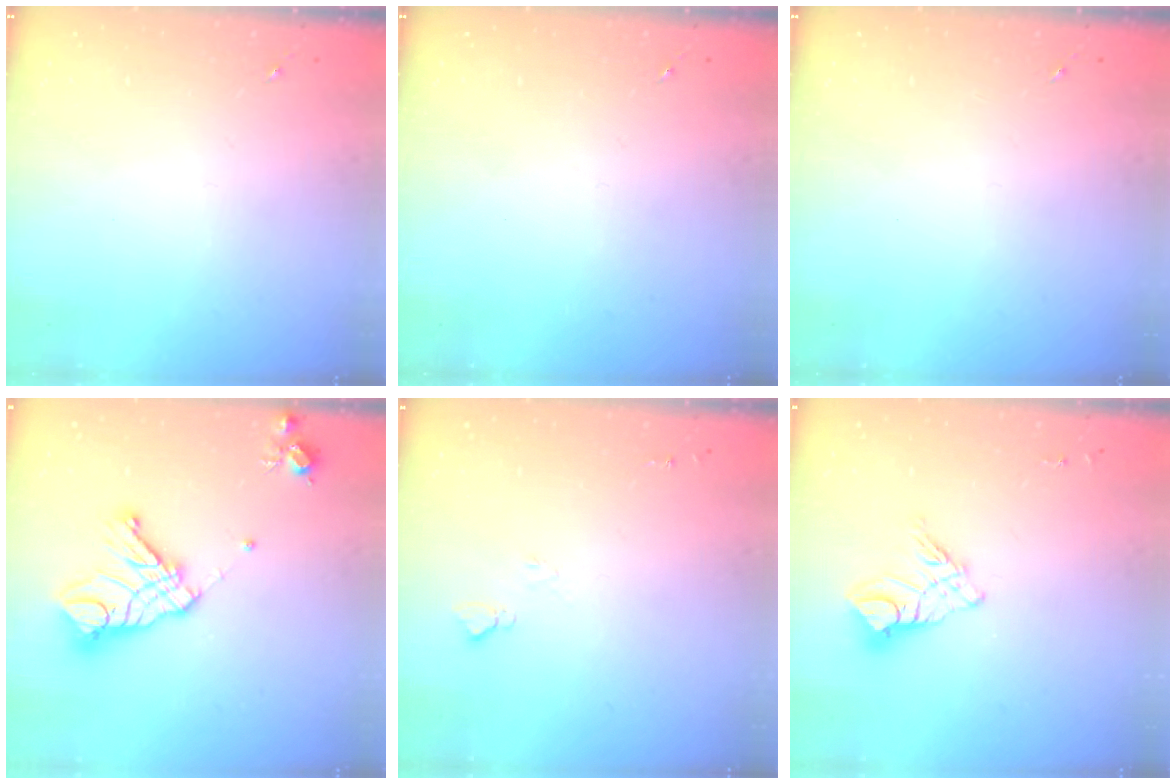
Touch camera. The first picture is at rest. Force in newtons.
{"total": 0.0}
{"total": 0.0}
{"total": 17.6, "press": 17.5, "slide": 1.9}
{"total": 4.9, "press": 4.9, "slide": 0.6}
{"total": 11.3, "press": 11.3, "slide": 1.1}